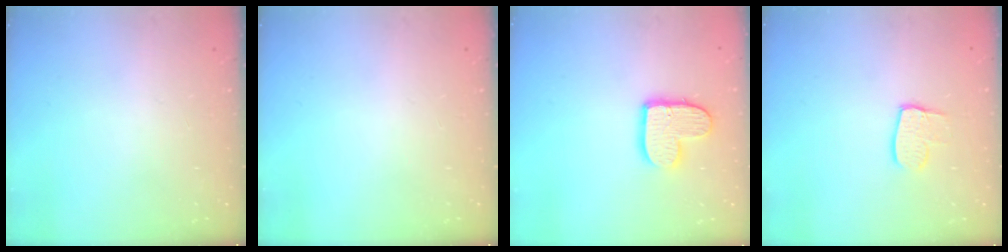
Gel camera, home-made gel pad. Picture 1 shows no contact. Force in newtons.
{"total": 0.0}
{"total": 11.1, "press": 11.1, "slide": 0.5}
{"total": 7.7, "press": 7.7, "slide": 0.7}